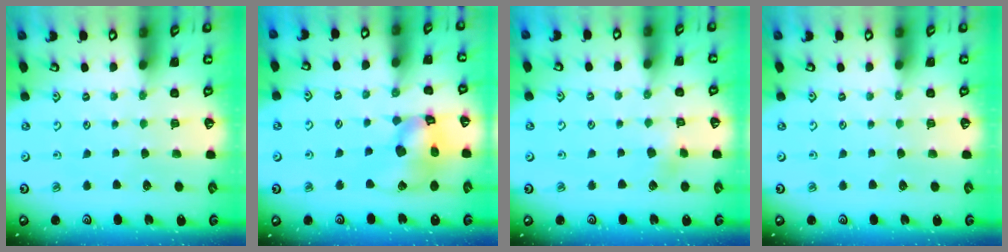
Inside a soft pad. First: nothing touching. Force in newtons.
{"total": 14.4, "press": 14.3, "slide": 1.9}
{"total": 3.4, "press": 3.3, "slide": 0.9}
{"total": 0.0}